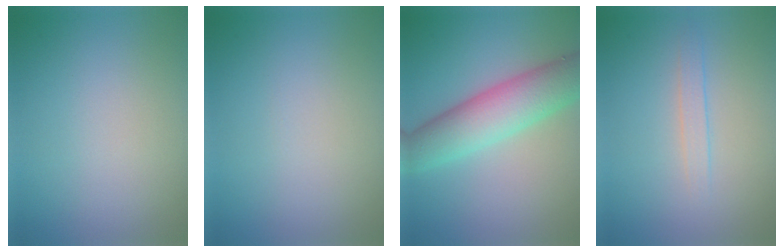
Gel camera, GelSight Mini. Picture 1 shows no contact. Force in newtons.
{"total": 0.0}
{"total": 6.8, "press": 6.8, "slide": 0.3}
{"total": 1.3, "press": 1.3, "slide": 0.1}